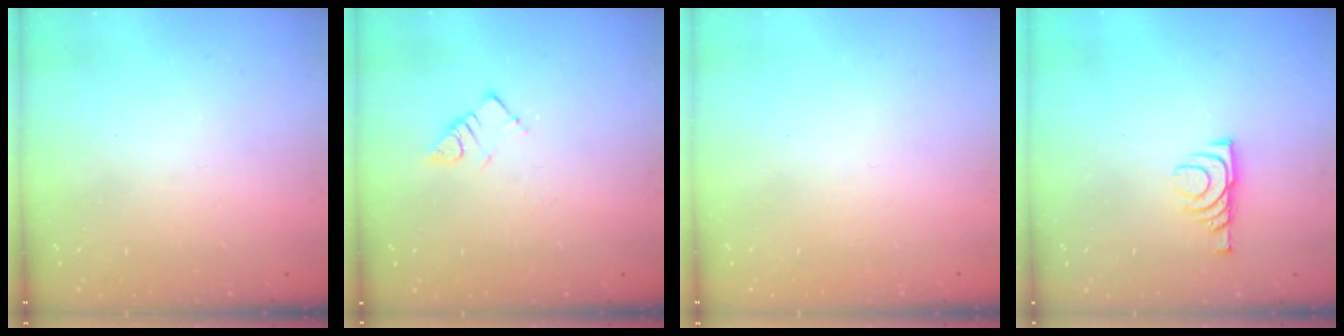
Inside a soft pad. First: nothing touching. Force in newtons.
{"total": 3.6, "press": 3.5, "slide": 0.3}
{"total": 1.5, "press": 1.5, "slide": 0.1}
{"total": 7.2, "press": 7.1, "slide": 1.1}